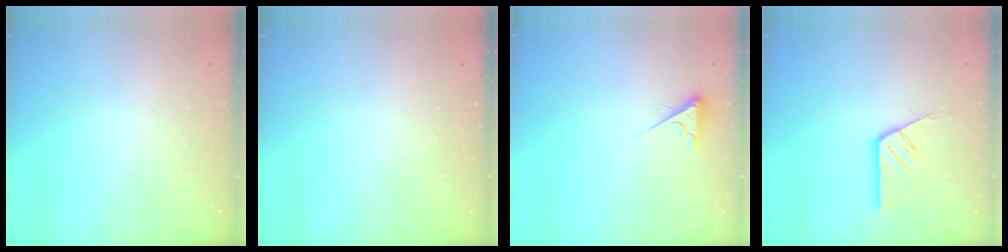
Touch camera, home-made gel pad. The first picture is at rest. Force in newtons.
{"total": 0.0}
{"total": 3.3, "press": 3.2, "slide": 0.4}
{"total": 9.6, "press": 9.6, "slide": 0.5}